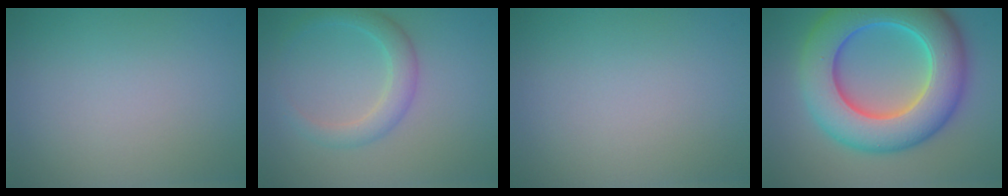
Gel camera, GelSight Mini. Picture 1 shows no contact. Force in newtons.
{"total": 2.8, "press": 2.7, "slide": 0.2}
{"total": 0.0}
{"total": 12.1, "press": 12.1, "slide": 0.1}